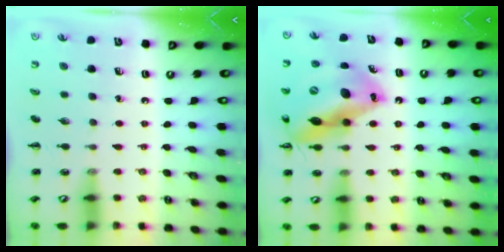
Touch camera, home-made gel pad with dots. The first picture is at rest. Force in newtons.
{"total": 20.8, "press": 19.9, "slide": 5.8}